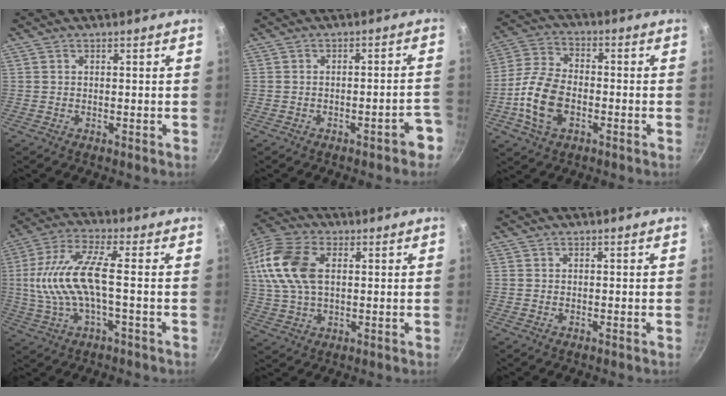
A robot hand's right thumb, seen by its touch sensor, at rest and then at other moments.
{"total": 5.4, "force": [-3.2, 1.5, 4.1], "torque": [-0.034, 0.043, -0.030]}
{"total": 12.1, "force": [-3.4, 7.5, 8.9], "torque": [-0.173, 0.027, -0.072]}
{"total": 12.6, "force": [-0.6, 4.1, 11.9], "torque": [-0.251, 0.019, -0.012]}
{"total": 15.2, "force": [3.0, 9.4, 11.5], "torque": [-0.228, 0.016, 0.048]}
{"total": 0.0}